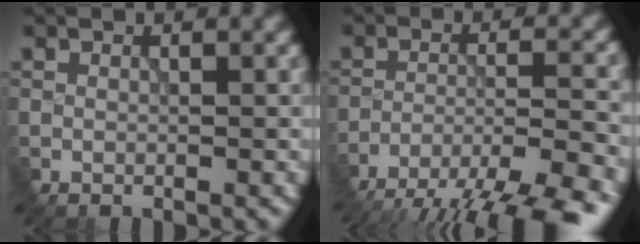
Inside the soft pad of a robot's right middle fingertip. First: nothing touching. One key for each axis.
{"total": 11.9, "fx": -9.8, "fy": 2.3, "fz": 6.3, "tx": -0.102, "ty": -0.014, "tz": -0.133}